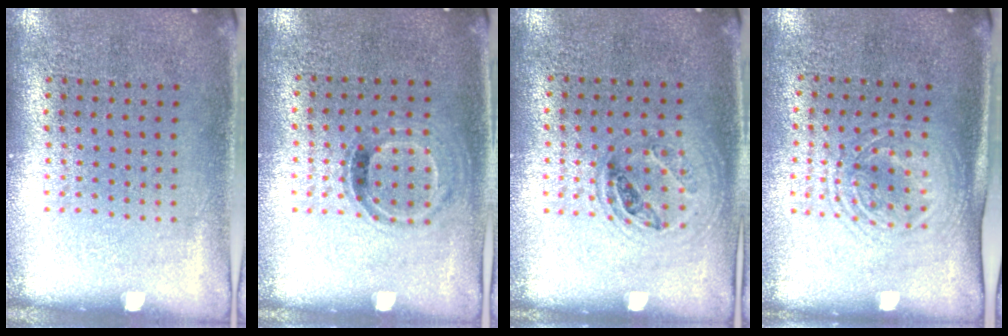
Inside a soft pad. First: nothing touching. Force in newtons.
{"total": 0.9, "press": 0.7, "slide": 0.5}
{"total": 1.0, "press": 0.9, "slide": 0.3}
{"total": 1.6, "press": 1.4, "slide": 0.9}